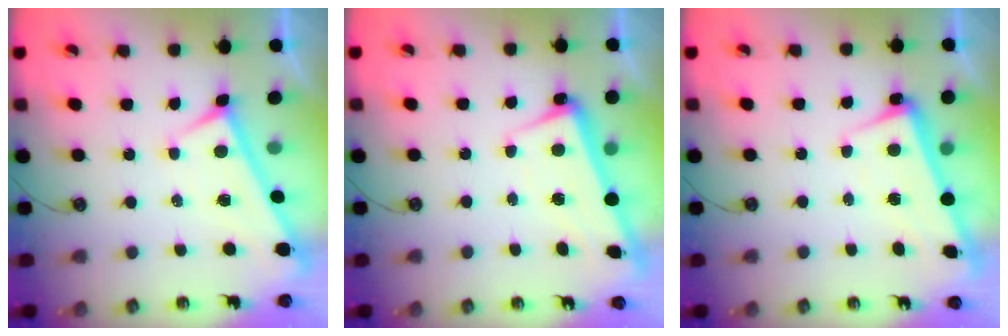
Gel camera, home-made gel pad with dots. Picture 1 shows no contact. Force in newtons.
{"total": 2.4, "press": 2.2, "slide": 0.9}
{"total": 2.1, "press": 2.0, "slide": 0.9}